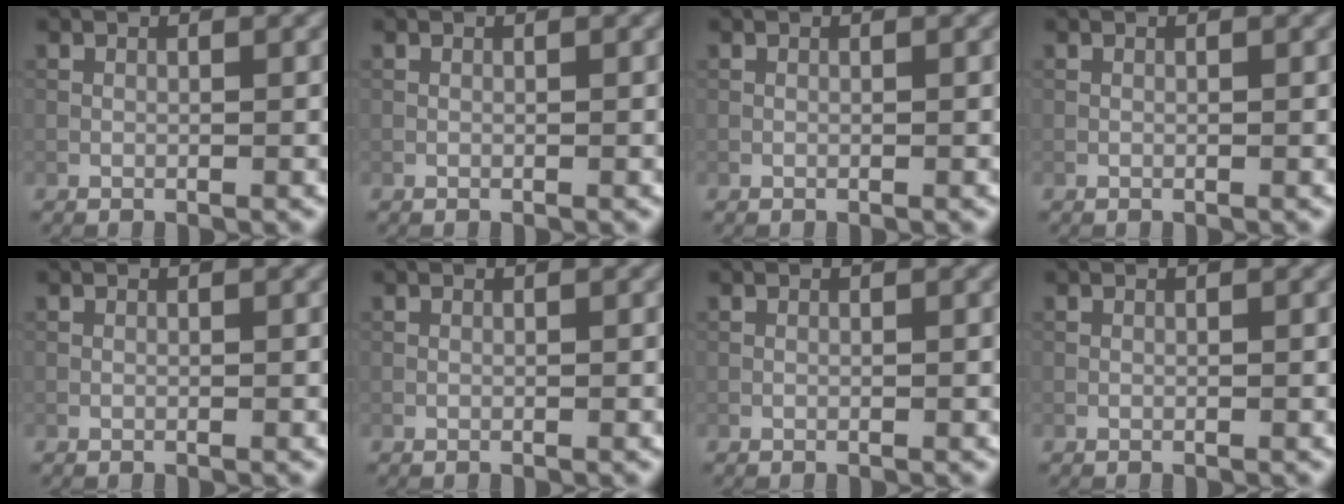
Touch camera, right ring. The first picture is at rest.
{"total": 0.0}
{"total": 0.0}
{"total": 0.0}
{"total": 0.0}
{"total": 0.0}
{"total": 0.0}
{"total": 0.0}